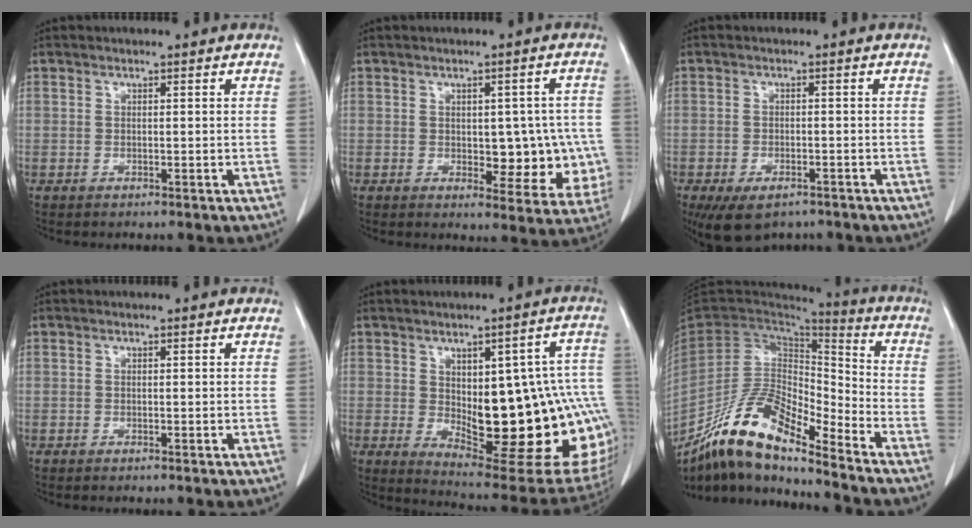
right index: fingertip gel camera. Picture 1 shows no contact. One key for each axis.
{"total": 9.2, "fx": -0.7, "fy": 4.8, "fz": 7.8, "tx": -0.071, "ty": 0.010, "tz": 0.002}
{"total": 7.4, "fx": -5.2, "fy": 3.5, "fz": 3.9, "tx": -0.065, "ty": -0.006, "tz": -0.078}
{"total": 0.0}
{"total": 24.4, "fx": -2.0, "fy": 7.5, "fz": 23.2, "tx": -0.237, "ty": 0.012, "tz": 0.001}
{"total": 16.6, "fx": -13.2, "fy": 3.5, "fz": 9.5, "tx": -0.174, "ty": 0.013, "tz": -0.243}